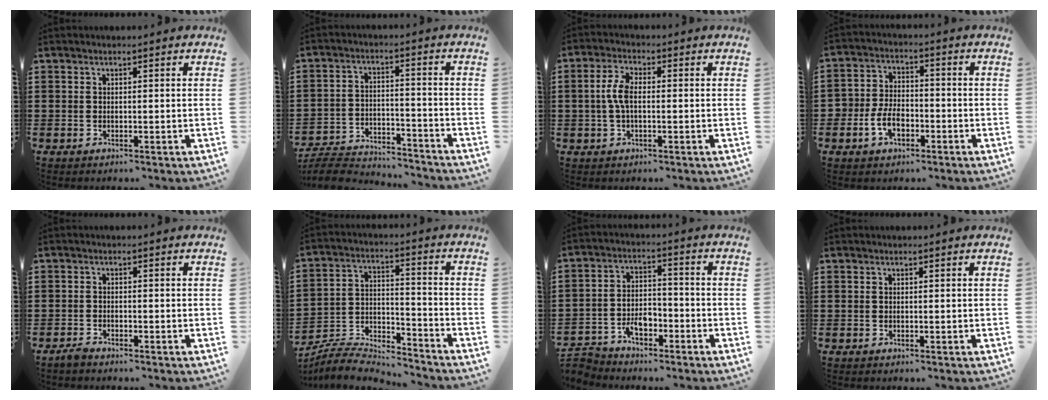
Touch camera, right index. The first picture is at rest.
{"total": 6.0, "force": [-5.8, 0.8, 1.3], "torque": [-0.038, 0.003, -0.118]}
{"total": 4.7, "force": [-0.1, 2.1, 4.2], "torque": [-0.095, 0.002, -0.007]}
{"total": 5.5, "force": [-2.4, 3.5, 3.4], "torque": [-0.082, 0.004, -0.048]}
{"total": 1.4, "force": [-1.3, 0.3, 0.2], "torque": [-0.006, 0.001, -0.027]}
{"total": 6.1, "force": [-5.9, 1.0, 1.1], "torque": [-0.035, -0.001, -0.124]}
{"total": 5.0, "force": [-3.7, 2.5, 2.1], "torque": [-0.052, 0.012, -0.076]}
{"total": 0.0}